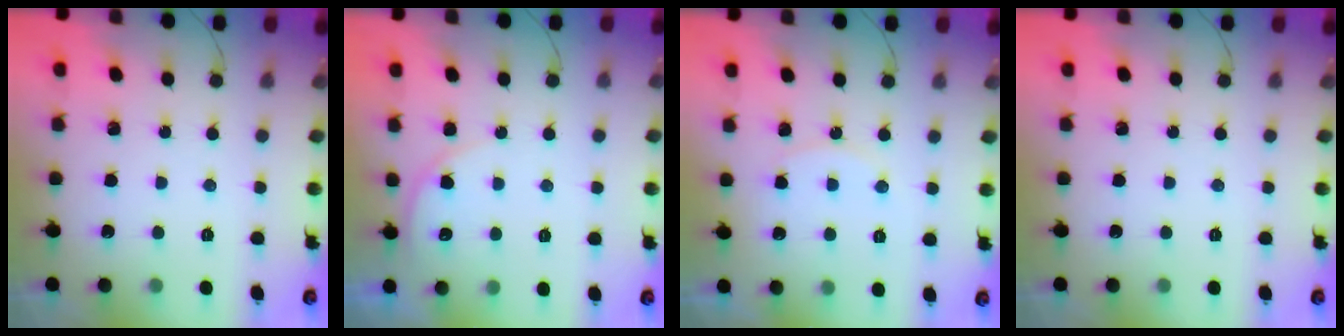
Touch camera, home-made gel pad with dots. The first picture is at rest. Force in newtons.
{"total": 4.9, "press": 4.9, "slide": 0.4}
{"total": 6.4, "press": 6.4, "slide": 0.7}
{"total": 0.0}